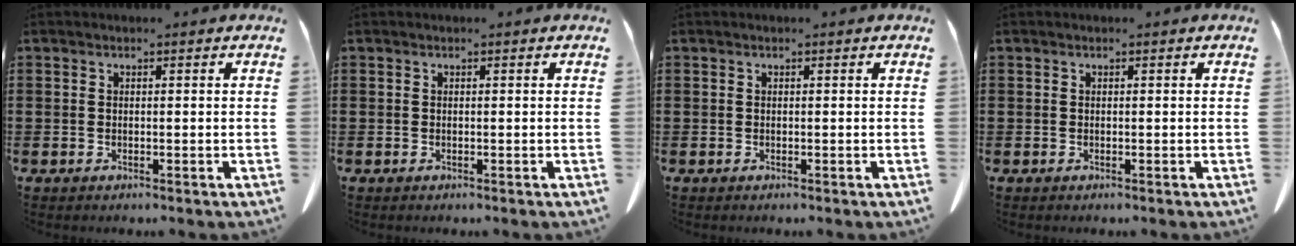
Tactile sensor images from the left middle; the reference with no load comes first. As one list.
[{"total": 0.0}, {"total": 0.0}, {"total": 0.0}]